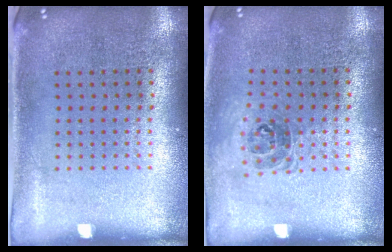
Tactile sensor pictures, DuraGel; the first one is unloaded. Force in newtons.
{"total": 1.1, "press": 0.9, "slide": 0.5}